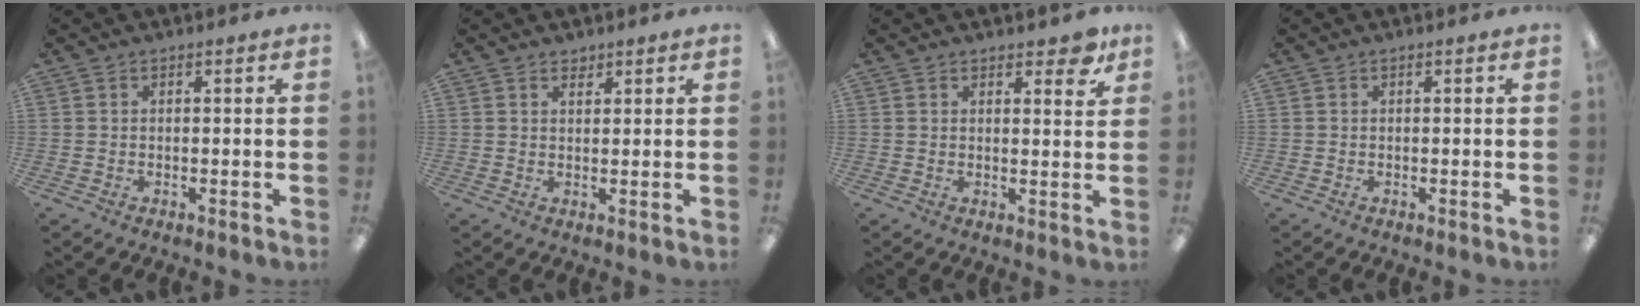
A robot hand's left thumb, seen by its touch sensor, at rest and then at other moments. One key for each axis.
{"total": 1.5, "fx": 1.4, "fy": 0.5, "fz": 0.1, "tx": 0.005, "ty": -0.005, "tz": 0.025}
{"total": 4.5, "fx": 3.6, "fy": 1.7, "fz": 2.1, "tx": -0.017, "ty": -0.016, "tz": 0.060}
{"total": 0.0}